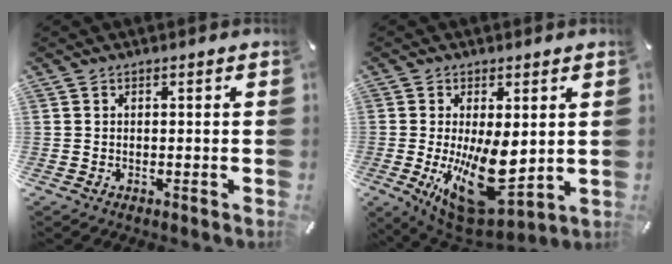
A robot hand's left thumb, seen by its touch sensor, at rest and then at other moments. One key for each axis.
{"total": 19.0, "fx": -1.0, "fy": 10.1, "fz": 16.1, "tx": -0.244, "ty": -0.038, "tz": 0.008}